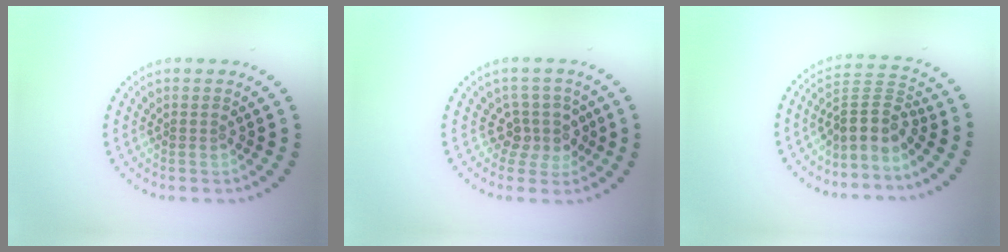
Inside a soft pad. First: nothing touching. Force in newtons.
{"total": 2.7, "press": 2.0, "slide": 1.8}
{"total": 3.4, "press": 2.5, "slide": 2.4}